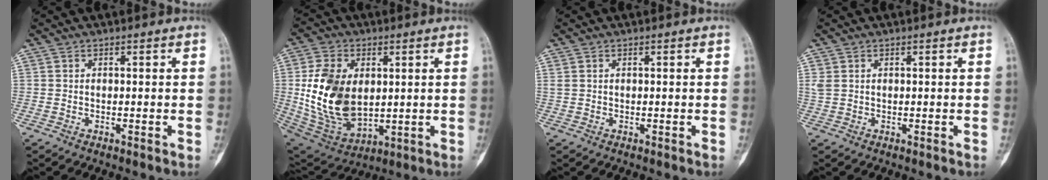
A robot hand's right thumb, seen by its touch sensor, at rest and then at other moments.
{"total": 17.8, "force": [1.7, 11.4, 13.5], "torque": [-0.243, -0.014, 0.051]}
{"total": 0.6, "force": [0.4, 0.3, 0.4], "torque": [-0.009, 0.008, 0.011]}
{"total": 1.0, "force": [0.6, 0.6, 0.6], "torque": [-0.014, 0.008, 0.017]}